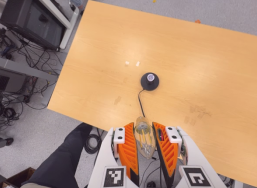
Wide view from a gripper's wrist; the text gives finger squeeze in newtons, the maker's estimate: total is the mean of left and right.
{"total": 19.1, "left": 20.5, "right": 17.7}